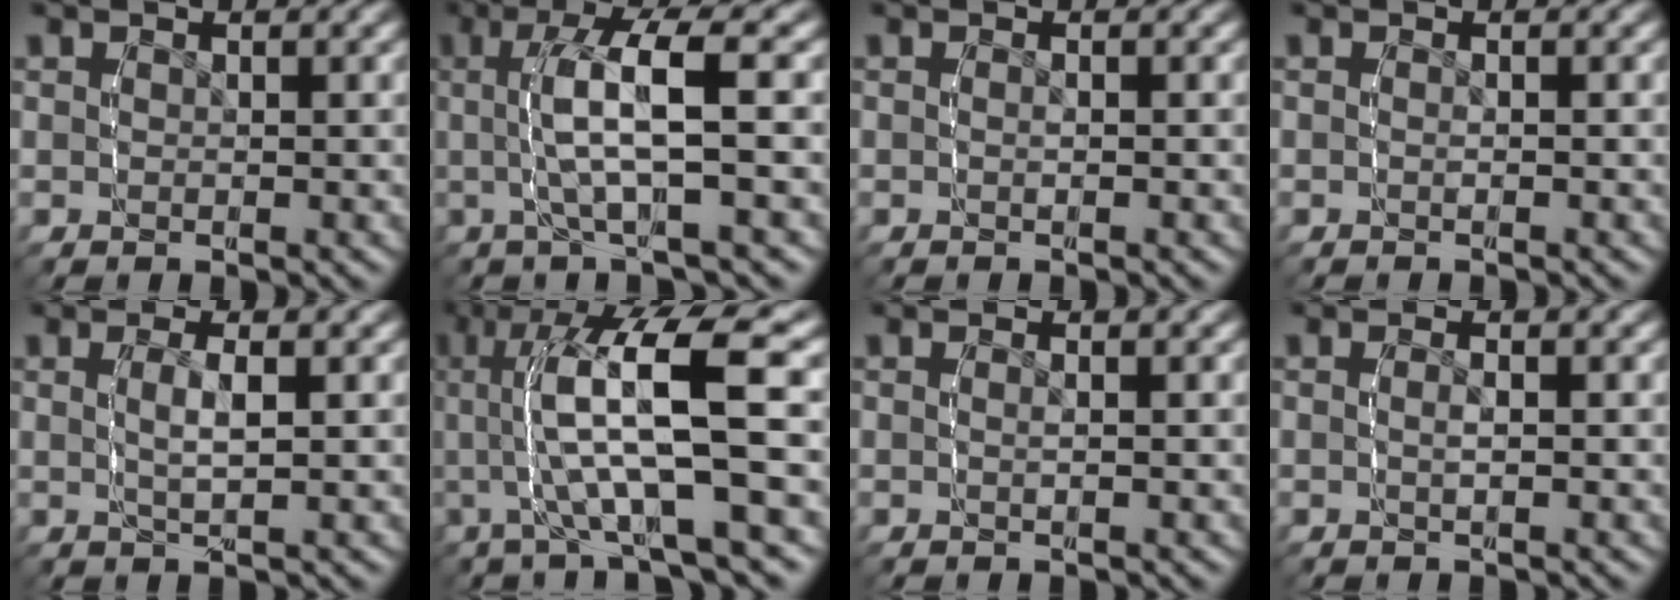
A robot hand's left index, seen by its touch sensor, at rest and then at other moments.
{"total": 5.1, "force": [-0.2, 0.5, 5.1], "torque": [-0.098, 0.013, -0.011]}
{"total": 0.7, "force": [-0.6, 0.3, 0.3], "torque": [-0.010, -0.002, -0.014]}
{"total": 0.8, "force": [-0.7, 0.2, 0.2], "torque": [-0.007, 0.000, -0.016]}
{"total": 2.1, "force": [0.1, 0.3, 2.1], "torque": [-0.044, -0.003, 0.003]}
{"total": 8.5, "force": [0.9, 2.3, 8.2], "torque": [-0.152, 0.012, 0.006]}
{"total": 0.6, "force": [-0.4, 0.0, 0.5], "torque": [-0.013, -0.003, -0.010]}
{"total": 1.0, "force": [-0.7, 0.0, 0.7], "torque": [-0.019, -0.002, -0.014]}